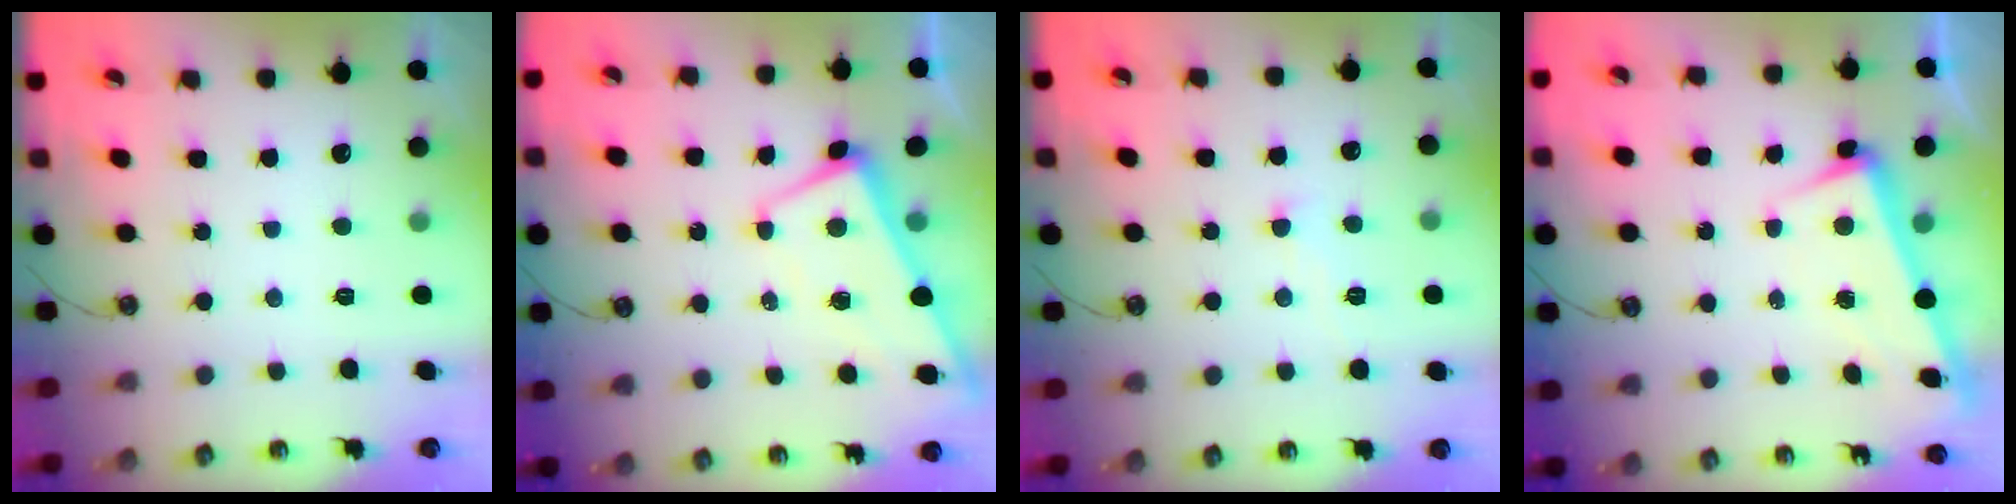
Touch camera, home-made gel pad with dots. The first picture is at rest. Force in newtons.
{"total": 1.6, "press": 1.4, "slide": 0.7}
{"total": 1.3, "press": 1.1, "slide": 0.6}
{"total": 3.3, "press": 3.1, "slide": 1.1}